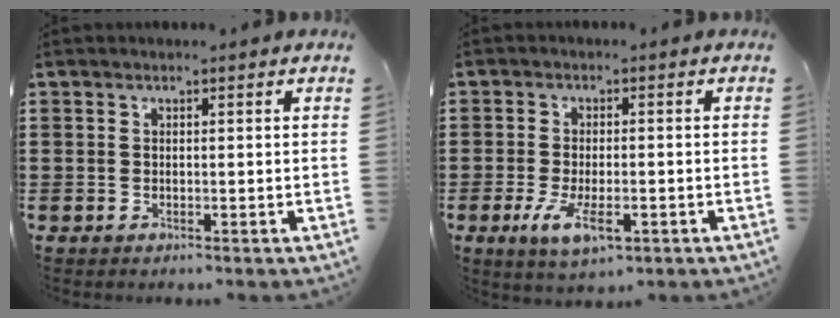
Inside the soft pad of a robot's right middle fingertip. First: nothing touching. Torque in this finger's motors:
{"motor_torque": [2.14, 0.00, 0.55, 0.20]}